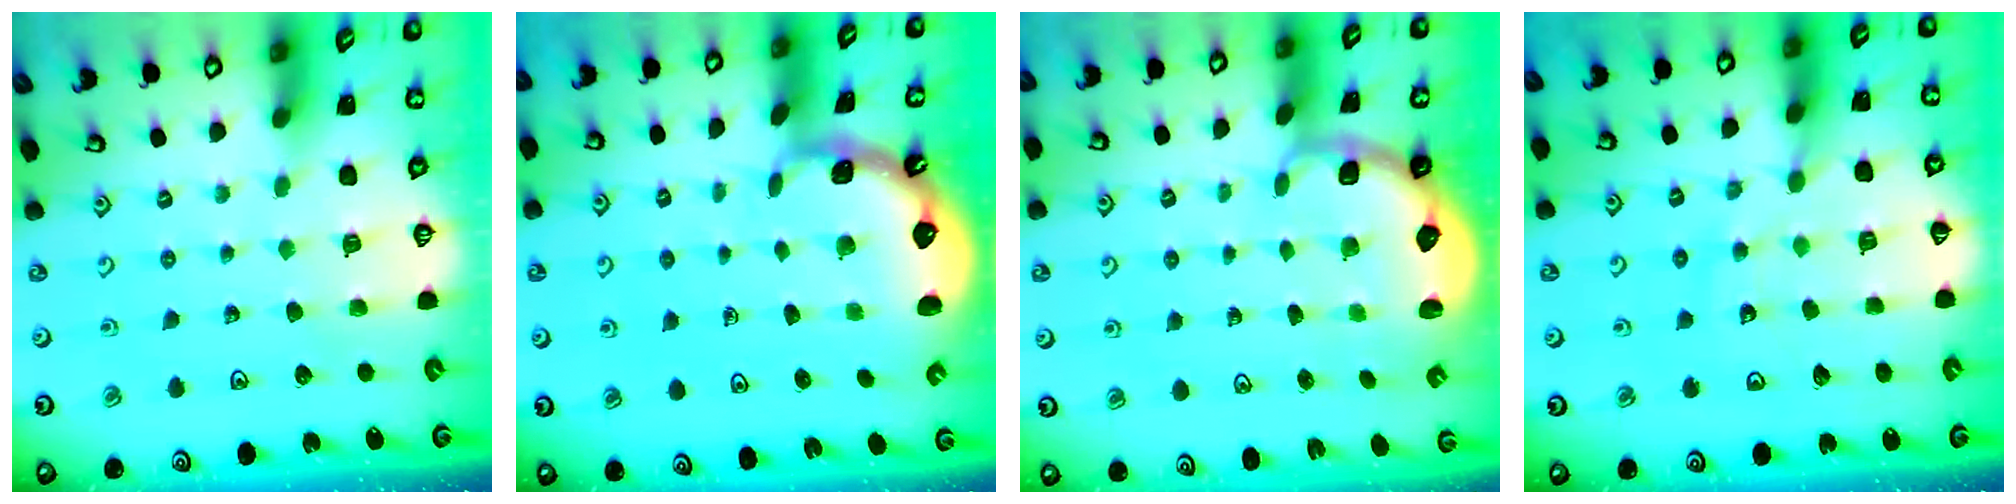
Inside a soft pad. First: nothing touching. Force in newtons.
{"total": 1.4, "press": 1.4, "slide": 0.1}
{"total": 2.6, "press": 2.1, "slide": 1.7}
{"total": 11.5, "press": 11.4, "slide": 1.3}